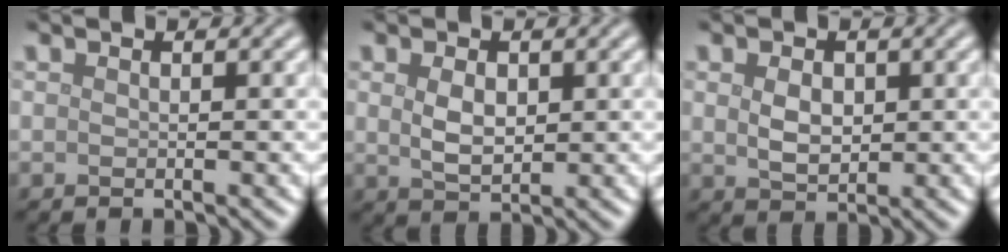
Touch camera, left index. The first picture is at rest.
{"total": 2.7, "force": [0.5, 1.7, 2.0], "torque": [-0.045, -0.003, 0.014]}
{"total": 2.5, "force": [0.4, 1.7, 1.7], "torque": [-0.036, -0.002, 0.011]}